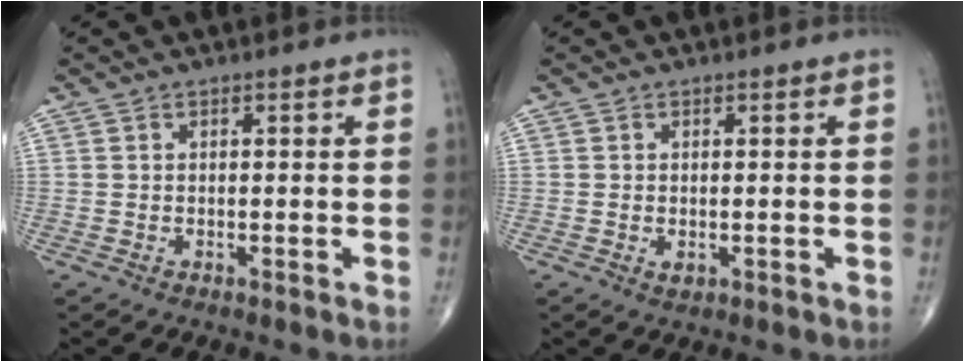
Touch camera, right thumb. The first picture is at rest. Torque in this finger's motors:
{"motor_torque": [-0.21, 0.06, 0.09, 0.14, 0.03]}